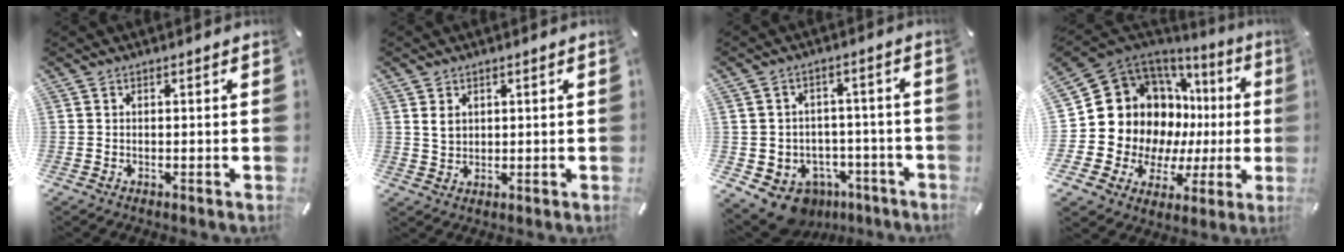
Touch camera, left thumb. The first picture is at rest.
{"total": 3.0, "force": [1.2, 2.4, 1.3], "torque": [-0.030, 0.005, 0.022]}
{"total": 8.1, "force": [-4.9, 6.1, 1.9], "torque": [-0.033, 0.030, -0.079]}
{"total": 19.2, "force": [3.7, 15.9, 10.2], "torque": [-0.185, -0.058, 0.096]}